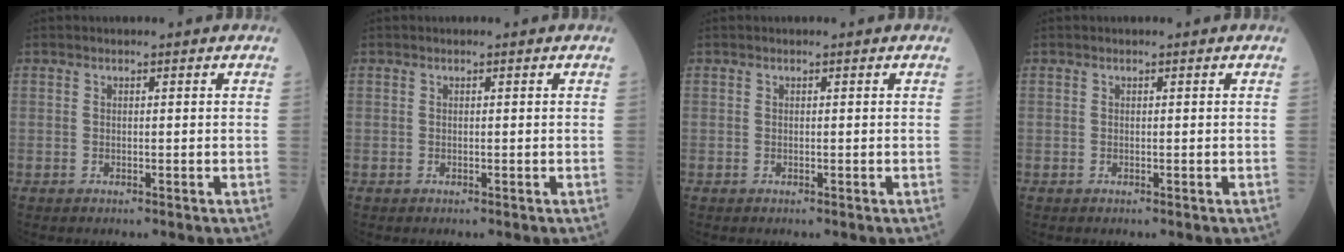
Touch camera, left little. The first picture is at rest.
{"total": 0.0}
{"total": 0.0}
{"total": 0.0}